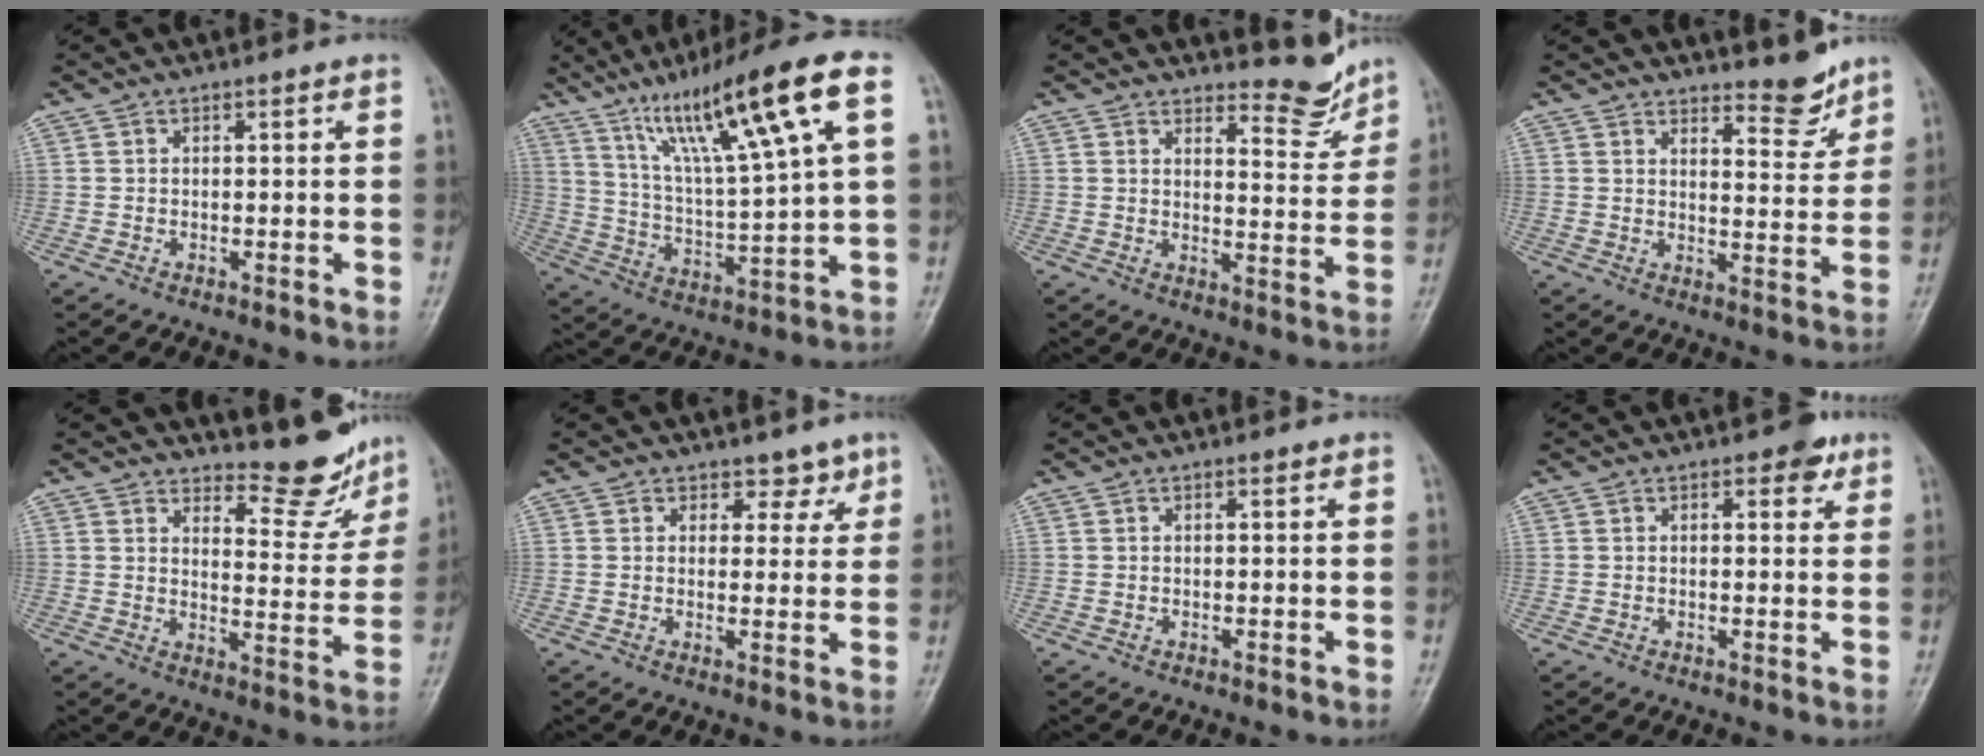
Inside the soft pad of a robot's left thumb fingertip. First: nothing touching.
{"total": 19.5, "force": [9.0, 2.2, 17.1], "torque": [-0.279, -0.013, 0.161]}
{"total": 6.6, "force": [6.0, 2.1, 1.8], "torque": [-0.004, -0.061, 0.084]}
{"total": 6.1, "force": [5.3, 1.8, 2.5], "torque": [-0.014, -0.050, 0.083]}
{"total": 9.7, "force": [8.9, 3.0, 2.6], "torque": [-0.004, -0.083, 0.120]}
{"total": 3.6, "force": [2.4, 2.5, 0.8], "torque": [0.023, -0.013, 0.031]}
{"total": 0.0}
{"total": 2.9, "force": [1.6, 1.7, 1.8], "torque": [-0.004, -0.004, 0.016]}